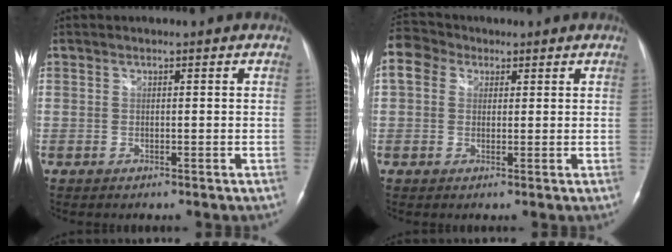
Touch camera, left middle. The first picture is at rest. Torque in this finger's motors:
{"motor_torque": [0.72, -0.57, 0.50, 0.10]}